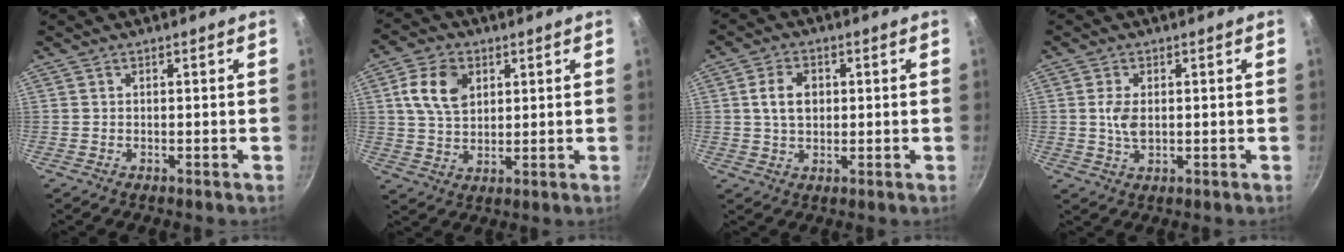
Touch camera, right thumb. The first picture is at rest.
{"total": 9.4, "force": [3.0, 6.5, 6.0], "torque": [-0.097, -0.001, 0.054]}
{"total": 6.0, "force": [0.9, 4.2, 4.2], "torque": [-0.061, 0.006, 0.016]}
{"total": 4.2, "force": [0.4, 2.5, 3.4], "torque": [-0.066, -0.004, 0.007]}